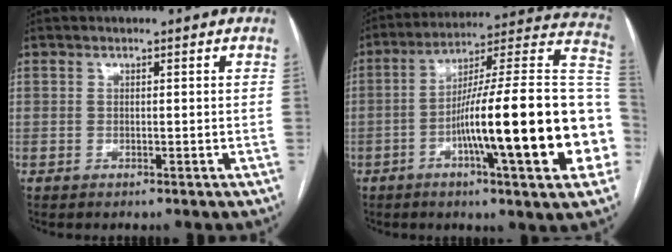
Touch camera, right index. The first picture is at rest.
{"total": 27.3, "force": [-5.9, 2.5, 26.6], "torque": [-0.302, 0.016, -0.095]}